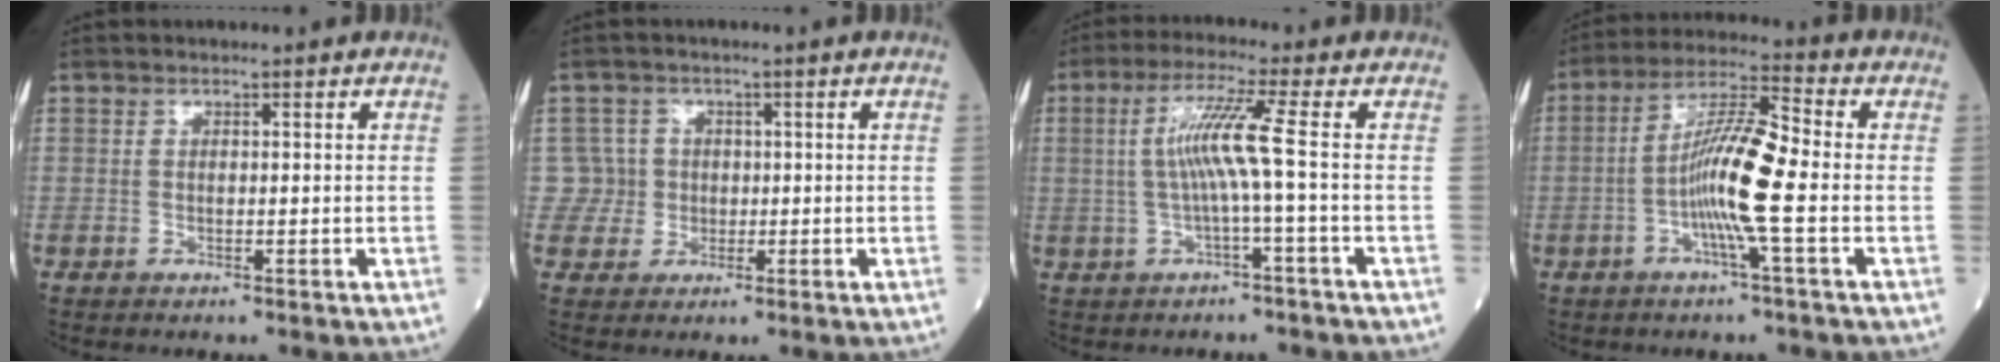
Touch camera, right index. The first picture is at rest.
{"total": 3.6, "force": [0.0, 3.5, -0.6], "torque": [0.025, 0.010, -0.002]}
{"total": 6.3, "force": [-0.2, -1.4, 6.2], "torque": [-0.127, 0.015, 0.003]}
{"total": 9.7, "force": [-2.0, -0.1, 9.5], "torque": [-0.180, 0.008, -0.047]}